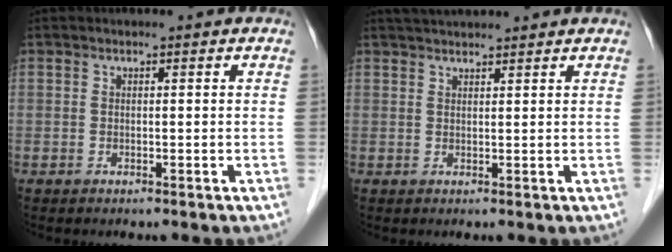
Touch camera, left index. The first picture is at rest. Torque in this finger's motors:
{"motor_torque": [-0.13, -0.39, 0.16, 0.04]}